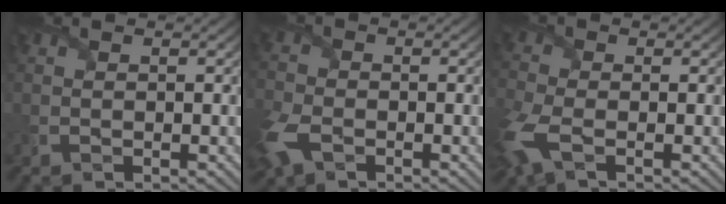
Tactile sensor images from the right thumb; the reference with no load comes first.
{"total": 6.6, "force": [-3.3, 4.0, 4.0], "torque": [-0.118, -0.020, -0.075]}
{"total": 6.5, "force": [-2.8, 3.4, 4.8], "torque": [-0.142, -0.023, -0.065]}